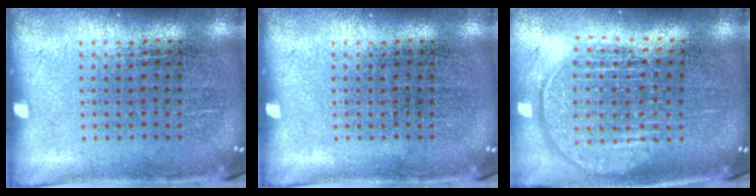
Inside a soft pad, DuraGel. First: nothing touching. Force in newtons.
{"total": 0.0}
{"total": 1.9, "press": 1.6, "slide": 0.9}